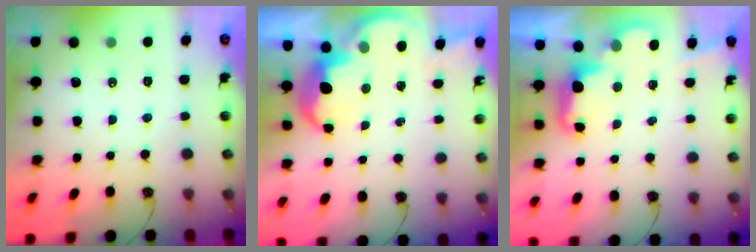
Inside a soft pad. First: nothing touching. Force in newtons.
{"total": 6.2, "press": 6.2, "slide": 0.5}
{"total": 2.4, "press": 2.3, "slide": 0.6}